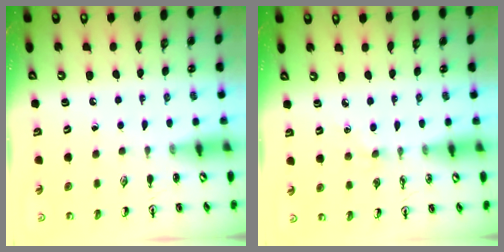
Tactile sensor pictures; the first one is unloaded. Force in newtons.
{"total": 2.7, "press": 2.7, "slide": 0.4}